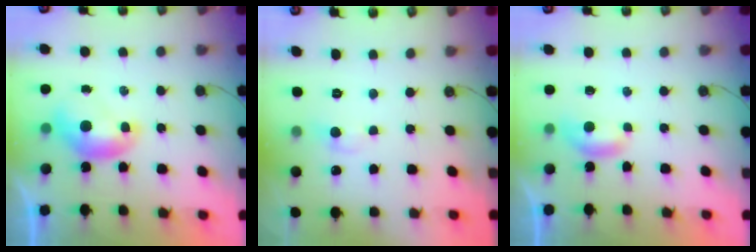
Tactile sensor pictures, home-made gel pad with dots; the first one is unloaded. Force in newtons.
{"total": 2.8, "press": 2.6, "slide": 0.9}
{"total": 2.3, "press": 2.3, "slide": 0.4}